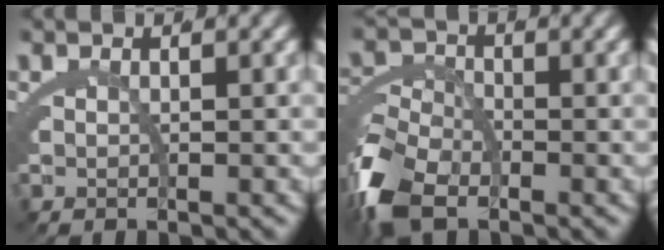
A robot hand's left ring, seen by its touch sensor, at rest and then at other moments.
{"total": 5.0, "force": [-2.6, 2.9, 3.1], "torque": [-0.072, -0.019, -0.036]}